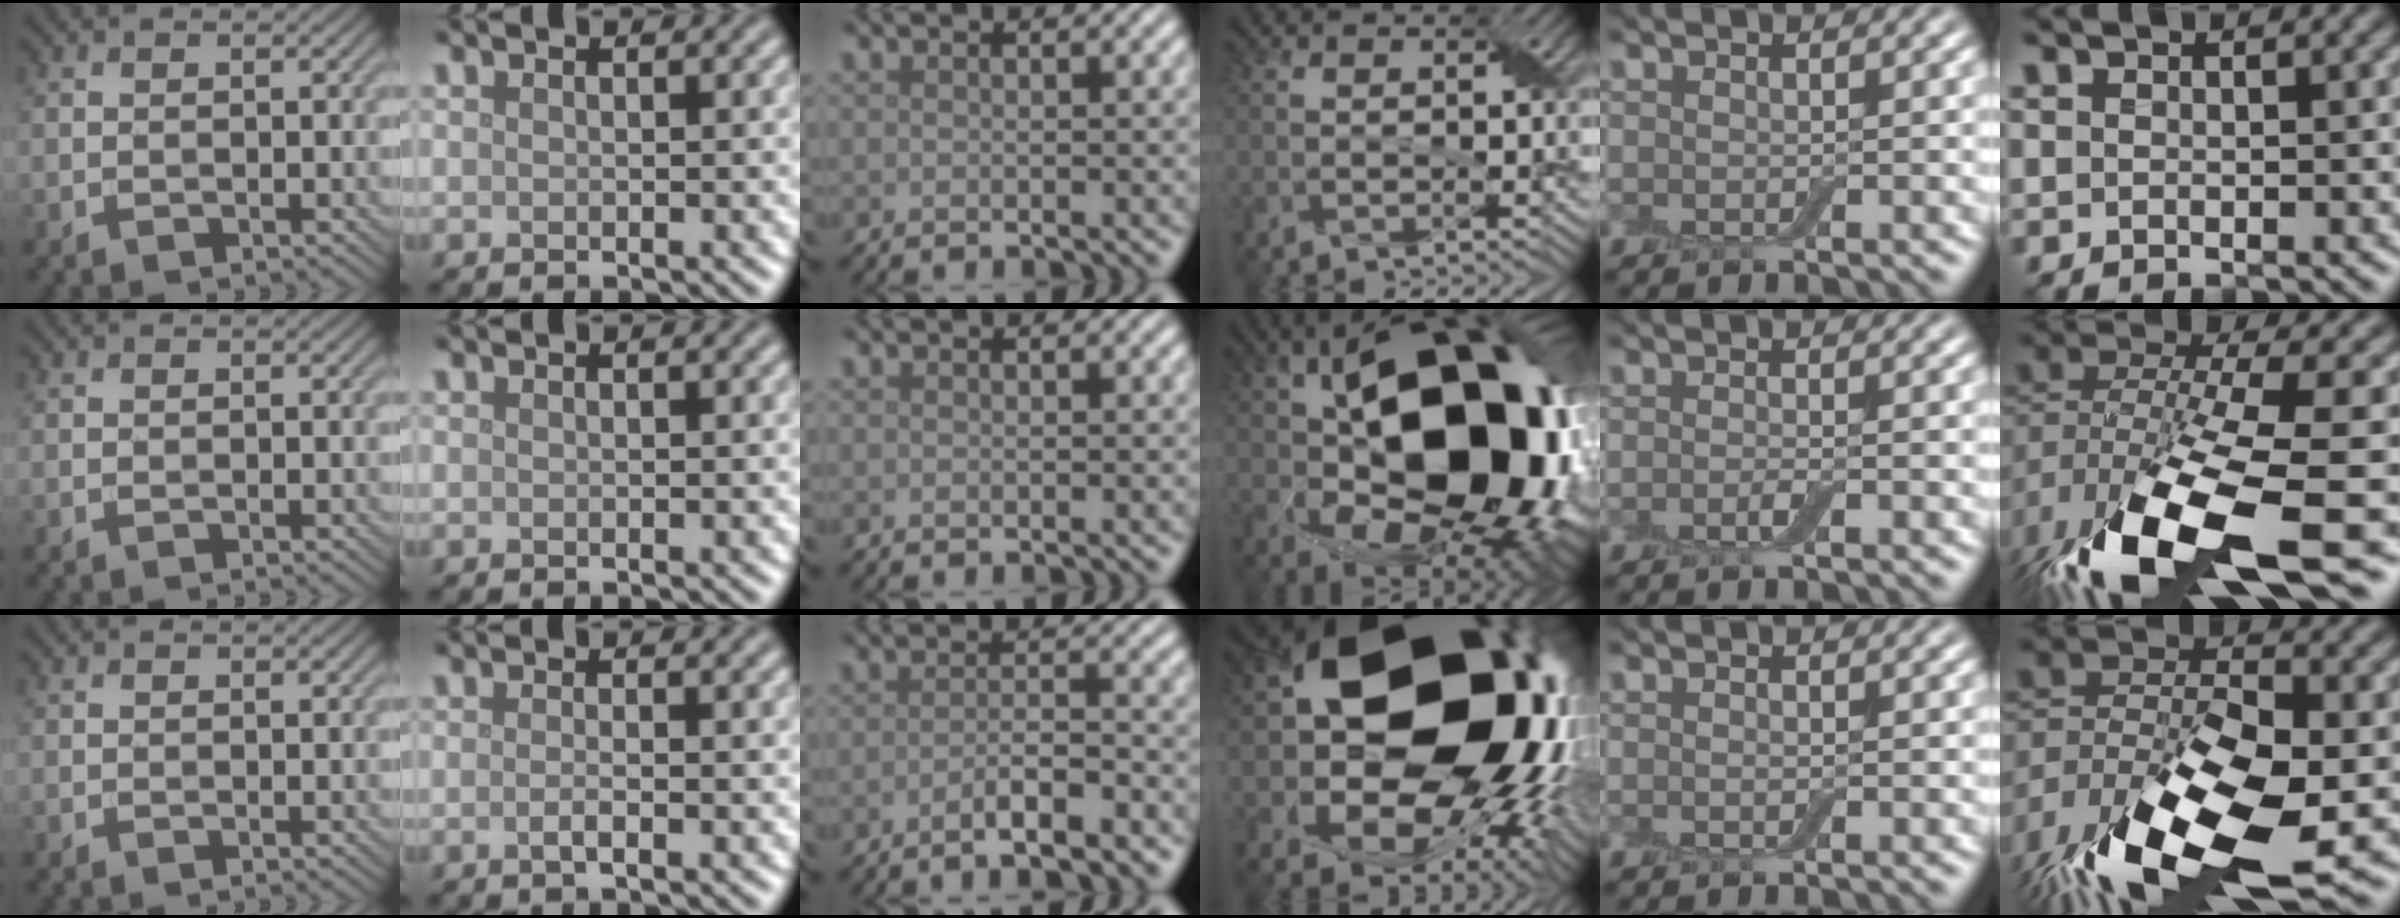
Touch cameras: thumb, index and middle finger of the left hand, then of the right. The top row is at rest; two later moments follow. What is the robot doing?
{"motion": "wrap", "object": "adhesive wrap"}